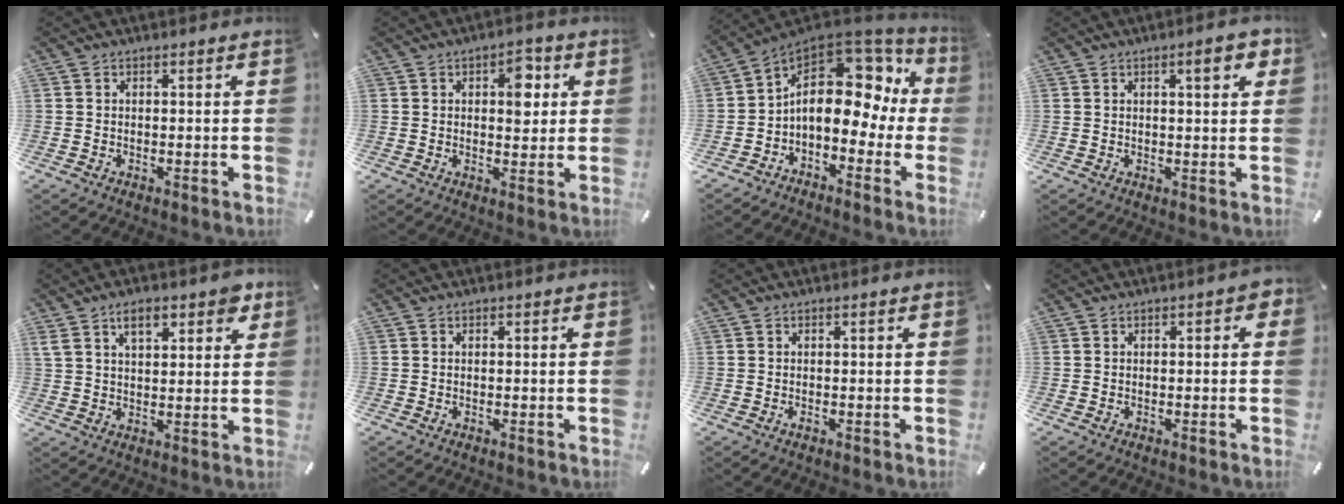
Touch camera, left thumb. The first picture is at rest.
{"total": 6.9, "force": [1.8, 4.0, 5.3], "torque": [-0.061, -0.006, 0.022]}
{"total": 16.5, "force": [2.6, 11.0, 12.1], "torque": [-0.200, -0.018, 0.043]}
{"total": 5.7, "force": [2.5, 1.5, 4.9], "torque": [-0.067, -0.007, 0.034]}
{"total": 8.0, "force": [4.4, 3.9, 5.4], "torque": [-0.091, -0.003, 0.077]}
{"total": 0.0}
{"total": 0.5, "force": [-0.3, 0.2, 0.4], "torque": [-0.008, -0.003, -0.004]}
{"total": 1.9, "force": [0.0, 0.8, 1.7], "torque": [-0.025, 0.001, -0.002]}